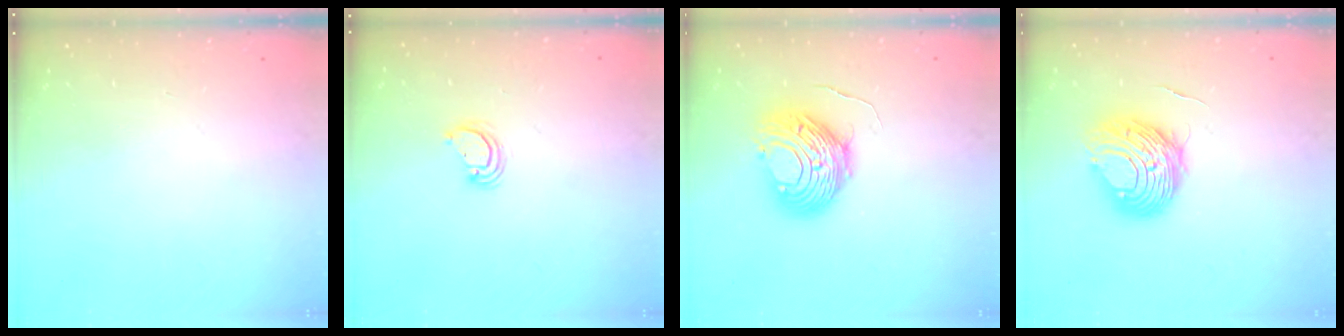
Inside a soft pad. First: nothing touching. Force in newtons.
{"total": 3.9, "press": 3.9, "slide": 0.4}
{"total": 11.0, "press": 11.0, "slide": 1.0}
{"total": 9.5, "press": 9.5, "slide": 1.0}